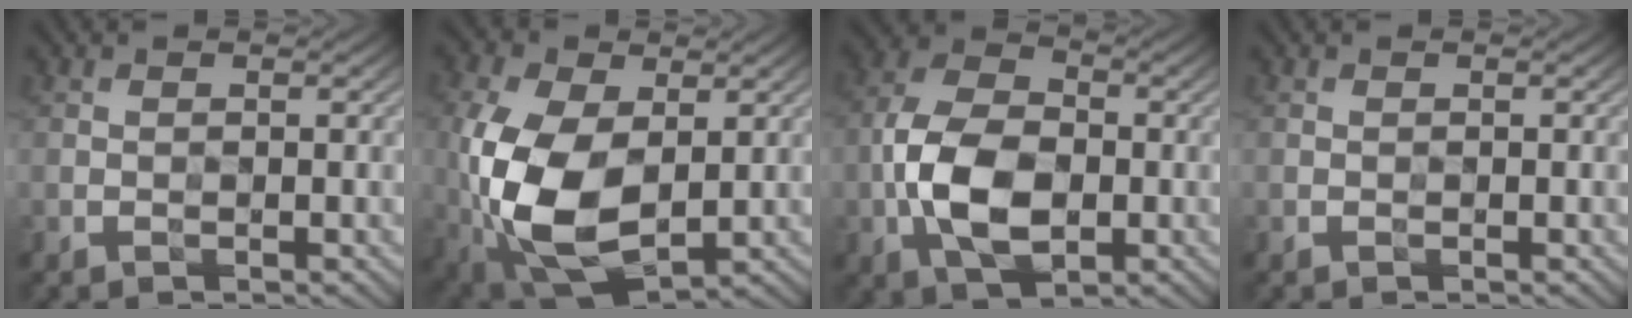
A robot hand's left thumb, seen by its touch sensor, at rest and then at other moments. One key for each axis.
{"total": 13.9, "fx": -1.0, "fy": 8.2, "fz": 11.1, "tx": -0.280, "ty": -0.012, "tz": -0.018}
{"total": 10.5, "fx": -2.3, "fy": 6.4, "fz": 8.0, "tx": -0.180, "ty": -0.001, "tz": -0.048}
{"total": 0.0}